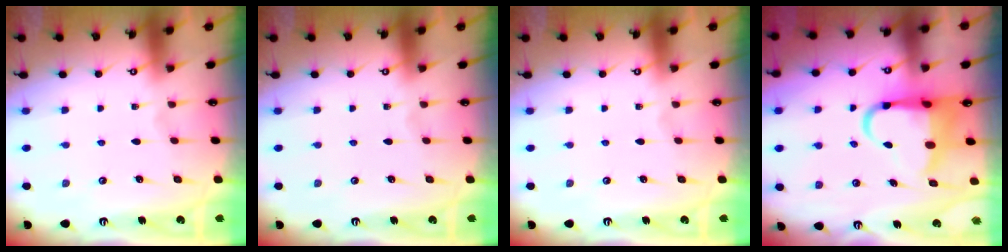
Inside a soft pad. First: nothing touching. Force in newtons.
{"total": 0.0}
{"total": 0.0}
{"total": 8.8, "press": 8.3, "slide": 2.9}